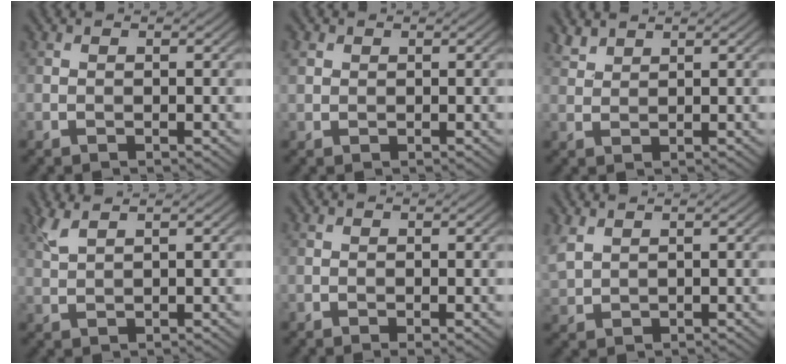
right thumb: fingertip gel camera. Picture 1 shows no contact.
{"total": 1.6, "force": [0.8, 1.3, 0.6], "torque": [-0.018, 0.004, 0.020]}
{"total": 2.2, "force": [2.0, 0.7, 0.7], "torque": [-0.018, 0.004, 0.047]}
{"total": 2.5, "force": [1.8, 0.5, 1.7], "torque": [-0.043, 0.011, 0.044]}
{"total": 0.7, "force": [-0.2, 0.1, 0.6], "torque": [-0.012, -0.004, -0.004]}
{"total": 3.0, "force": [2.0, 1.3, 1.7], "torque": [-0.058, 0.008, 0.049]}